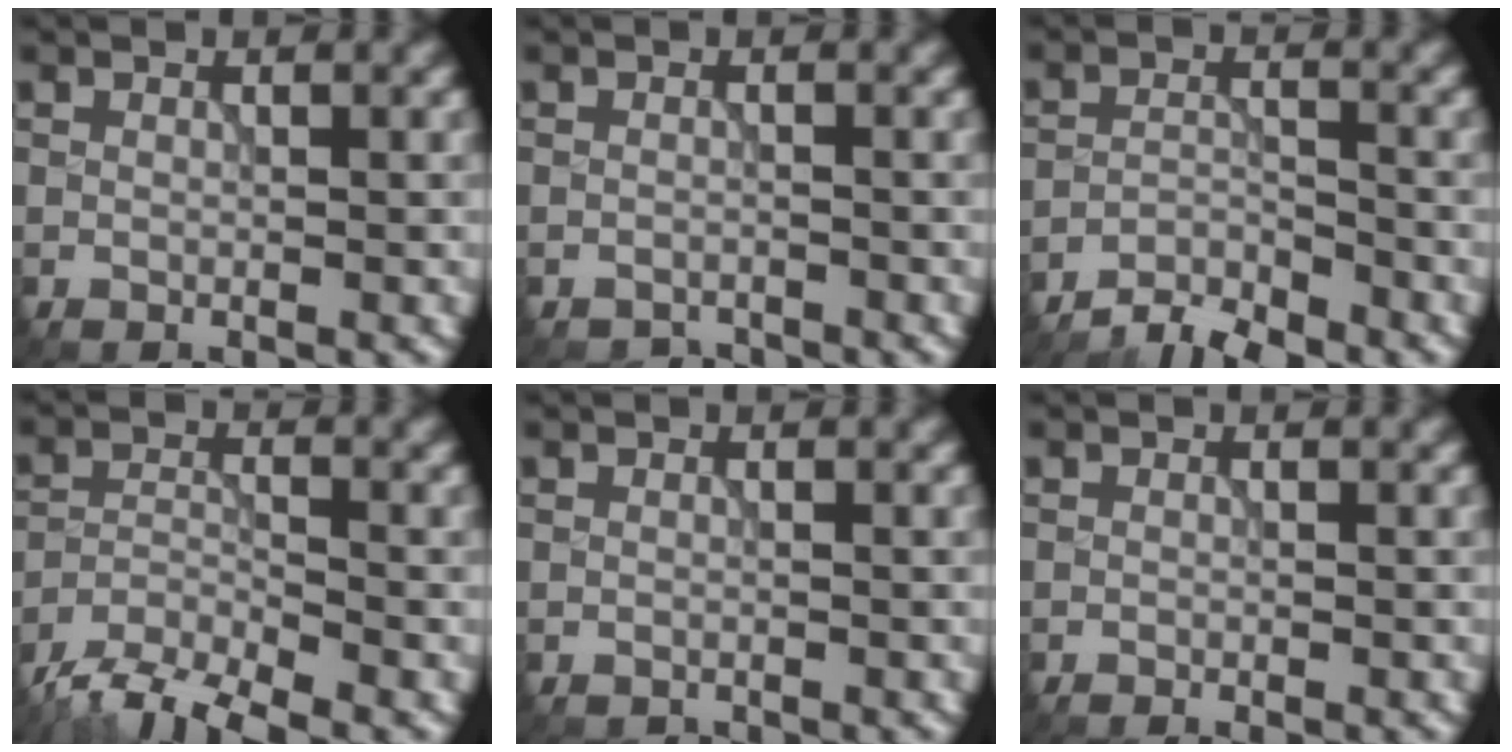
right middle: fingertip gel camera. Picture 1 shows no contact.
{"total": 1.3, "force": [-1.3, 0.2, -0.1], "torque": [0.005, -0.001, -0.024]}
{"total": 3.9, "force": [-3.6, 0.7, 1.2], "torque": [-0.018, 0.001, -0.073]}
{"total": 6.8, "force": [-5.8, 1.6, 3.1], "torque": [-0.059, -0.010, -0.111]}
{"total": 0.7, "force": [-0.6, 0.1, -0.1], "torque": [0.002, -0.003, -0.013]}
{"total": 0.5, "force": [-0.5, 0.0, 0.1], "torque": [0.001, 0.000, -0.011]}